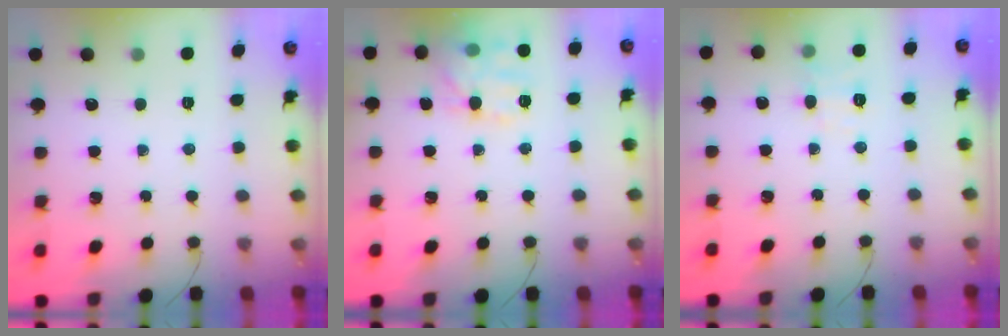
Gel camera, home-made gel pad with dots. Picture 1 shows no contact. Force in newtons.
{"total": 13.0, "press": 13.0, "slide": 0.1}
{"total": 6.6, "press": 6.5, "slide": 1.4}